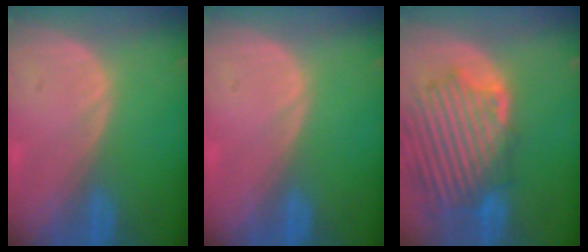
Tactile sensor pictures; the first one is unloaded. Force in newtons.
{"total": 0.0}
{"total": 12.9, "press": 11.6, "slide": 5.7}